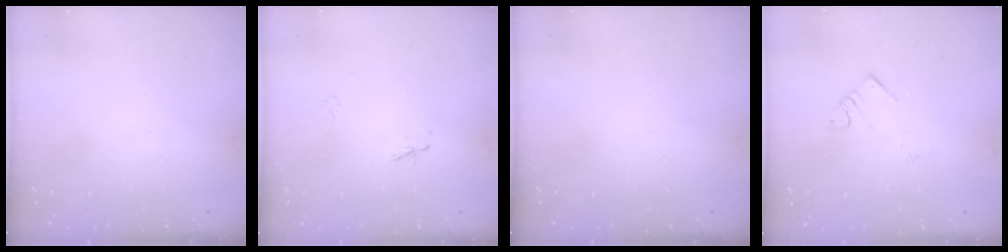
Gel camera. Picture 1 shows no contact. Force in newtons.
{"total": 2.3, "press": 2.3, "slide": 0.3}
{"total": 0.0}
{"total": 3.6, "press": 3.6, "slide": 0.3}